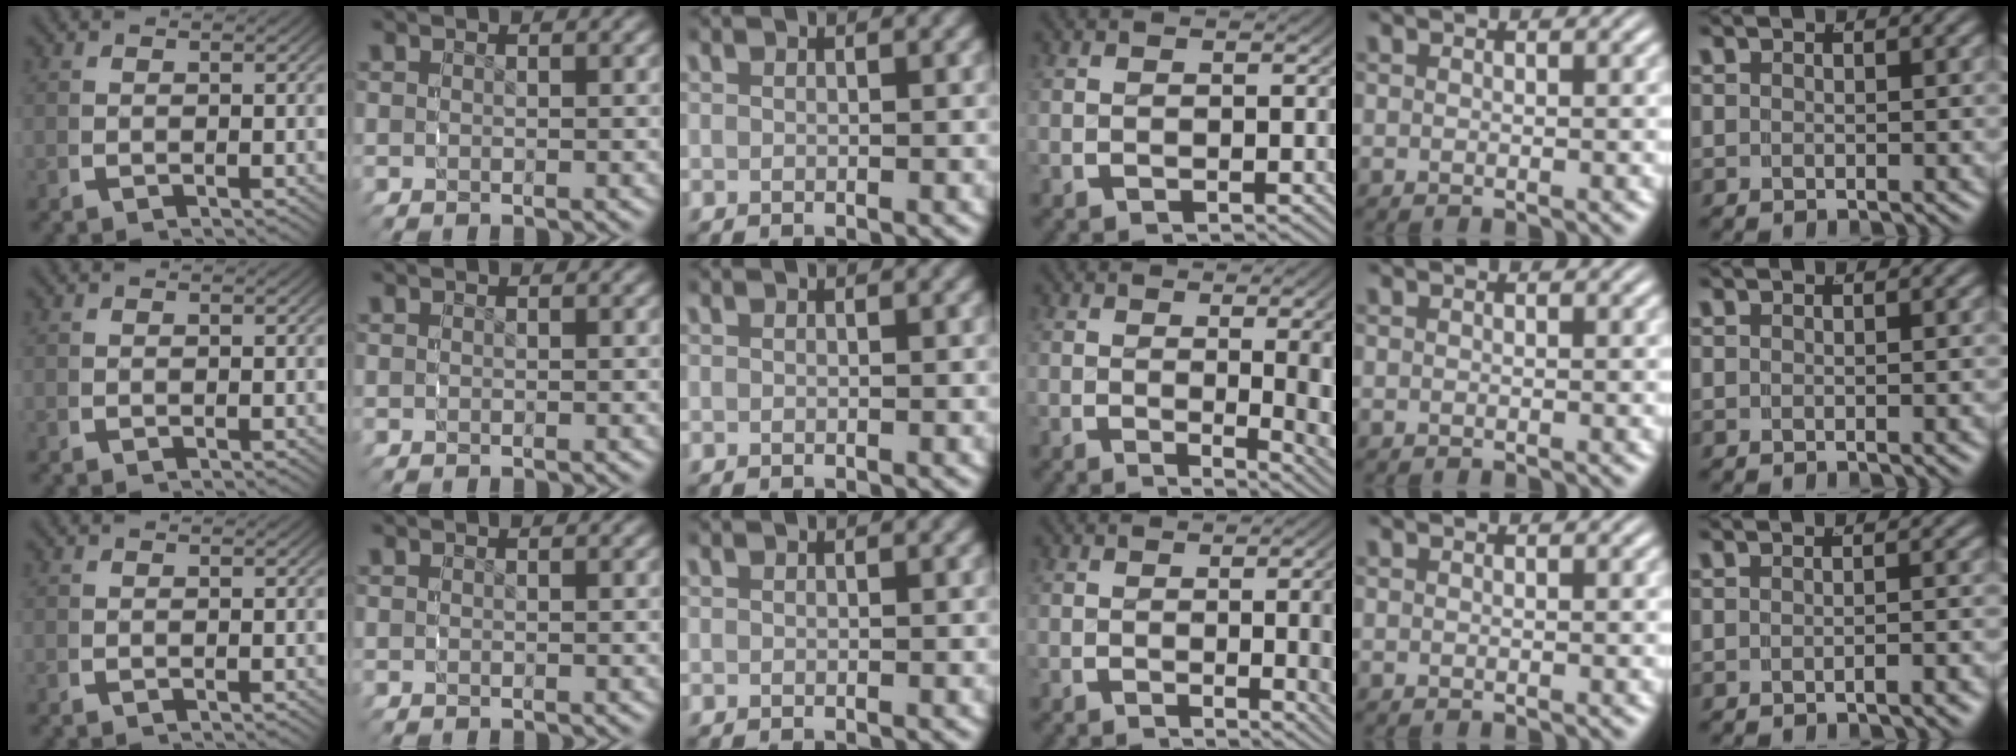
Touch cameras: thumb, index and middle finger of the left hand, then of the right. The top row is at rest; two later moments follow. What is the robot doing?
{"motion": "grasp_and_lifting", "object": "dispenser bottle"}